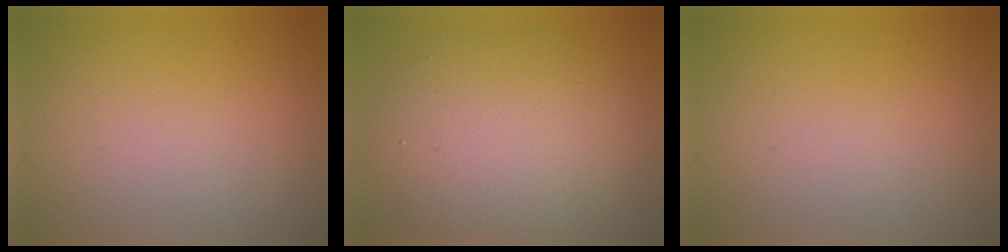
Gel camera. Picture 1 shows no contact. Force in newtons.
{"total": 8.6, "press": 8.6, "slide": 0.4}
{"total": 0.0}